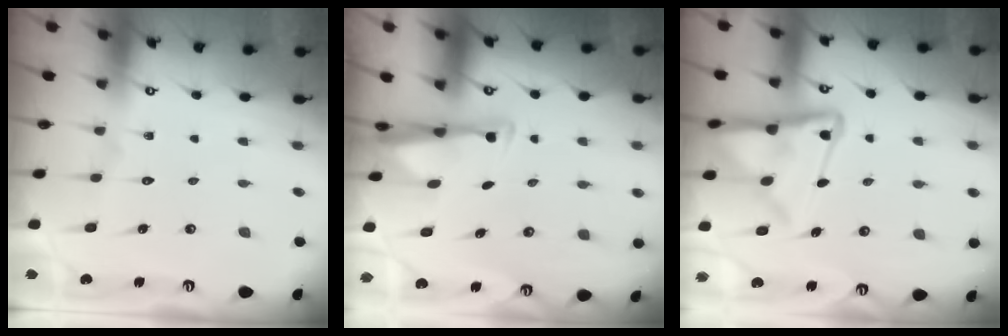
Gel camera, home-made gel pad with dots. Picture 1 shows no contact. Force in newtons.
{"total": 3.3, "press": 3.2, "slide": 0.9}
{"total": 13.3, "press": 13.2, "slide": 1.4}